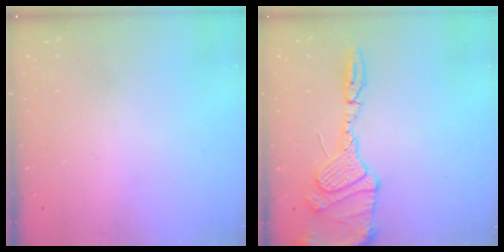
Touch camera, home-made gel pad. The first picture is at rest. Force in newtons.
{"total": 25.6, "press": 19.4, "slide": 16.7}